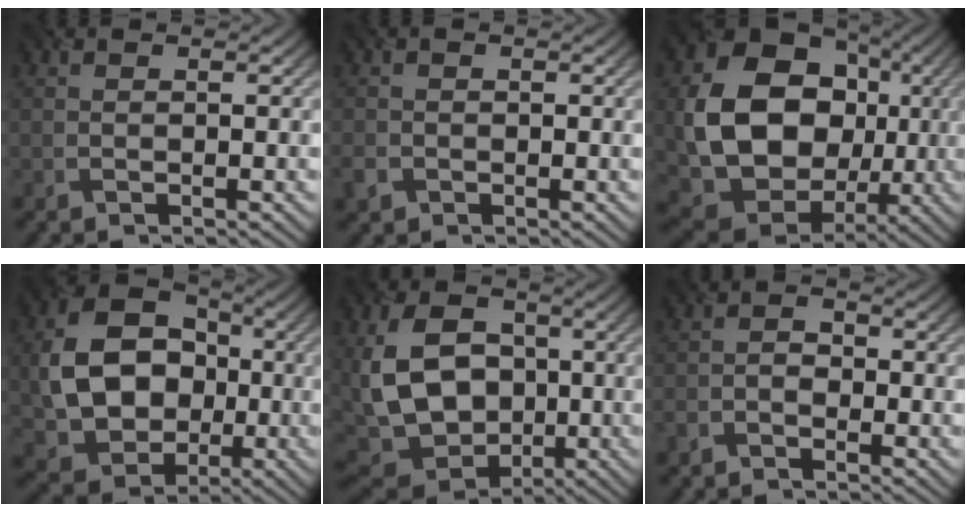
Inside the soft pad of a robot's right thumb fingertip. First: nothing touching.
{"total": 2.1, "force": [-0.9, 1.8, 0.6], "torque": [-0.020, -0.008, -0.023]}
{"total": 16.5, "force": [0.7, 13.3, 9.8], "torque": [-0.199, -0.039, 0.023]}
{"total": 12.8, "force": [-0.5, 10.0, 7.8], "torque": [-0.166, -0.001, -0.010]}
{"total": 14.0, "force": [-0.2, 10.3, 9.6], "torque": [-0.217, -0.012, -0.002]}
{"total": 2.3, "force": [-1.7, 1.3, 1.0], "torque": [-0.022, 0.002, -0.041]}